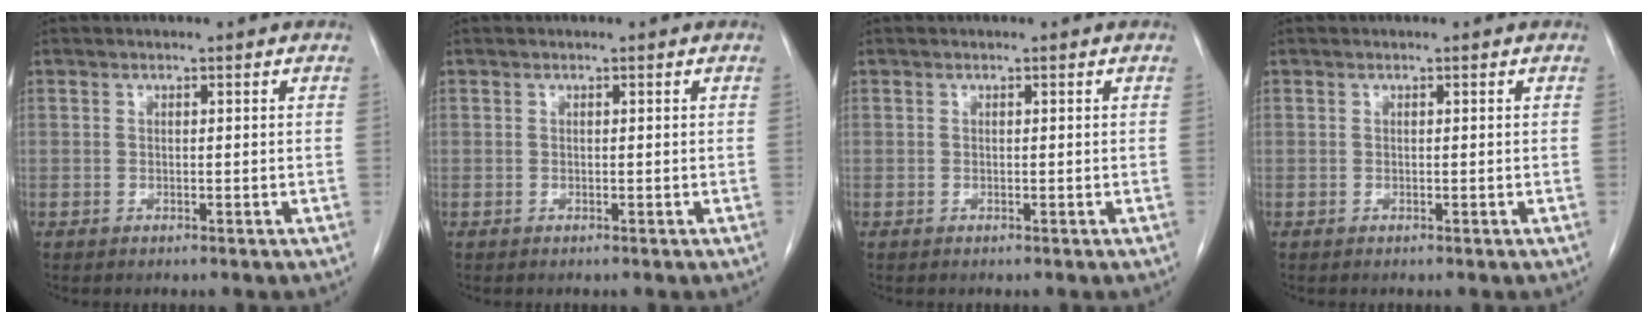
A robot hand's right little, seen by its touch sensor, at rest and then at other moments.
{"total": 0.0}
{"total": 0.0}
{"total": 0.0}